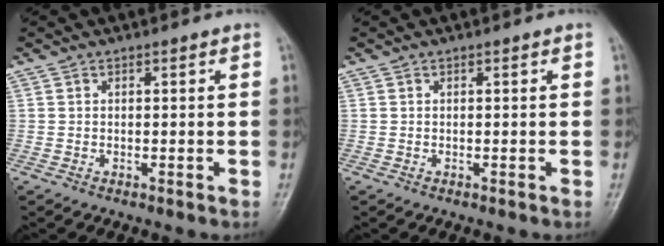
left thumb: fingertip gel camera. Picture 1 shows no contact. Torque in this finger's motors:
{"motor_torque": [0.00, 0.00, 0.00, 0.00, 0.00]}